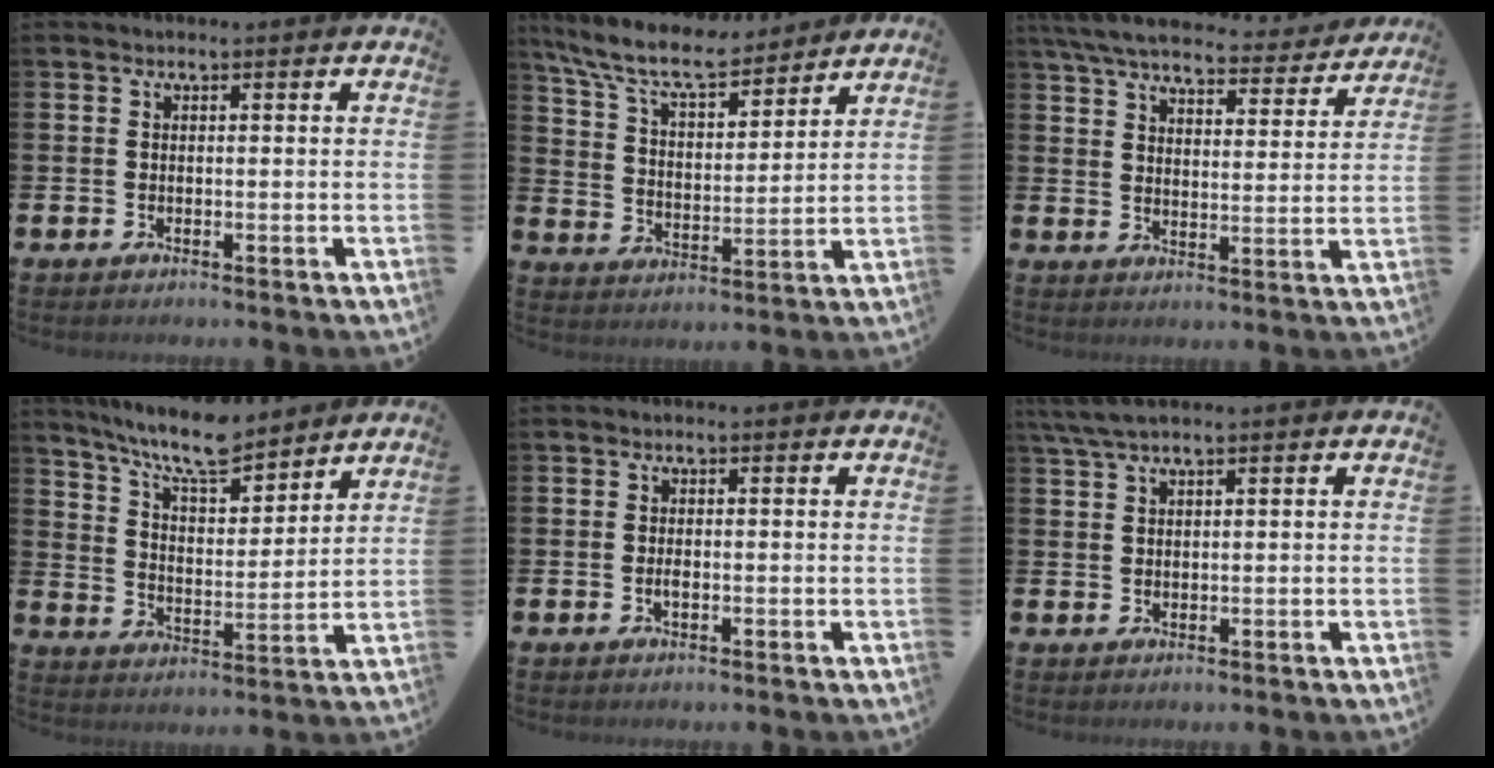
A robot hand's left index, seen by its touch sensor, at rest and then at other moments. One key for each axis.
{"total": 9.4, "fx": 8.4, "fy": 2.3, "fz": 3.6, "tx": -0.111, "ty": -0.043, "tz": 0.150}
{"total": 7.0, "fx": 6.4, "fy": 1.5, "fz": 2.3, "tx": -0.070, "ty": -0.037, "tz": 0.111}
{"total": 9.4, "fx": 8.6, "fy": 1.7, "fz": 3.4, "tx": -0.085, "ty": -0.053, "tz": 0.155}
{"total": 0.9, "fx": -0.3, "fy": 0.4, "fz": 0.8, "tx": -0.023, "ty": 0.002, "tz": -0.004}
{"total": 2.9, "fx": 2.2, "fy": 0.3, "fz": 1.9, "tx": -0.049, "ty": 0.005, "tz": 0.042}